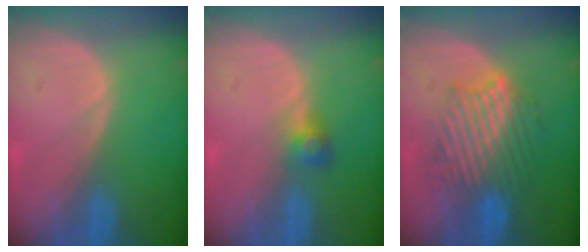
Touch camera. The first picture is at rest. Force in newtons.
{"total": 2.6, "press": 2.5, "slide": 0.7}
{"total": 9.0, "press": 8.9, "slide": 1.2}